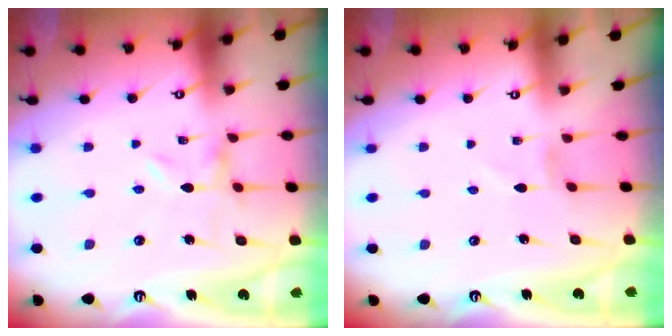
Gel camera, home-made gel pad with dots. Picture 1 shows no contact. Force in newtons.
{"total": 0.0}